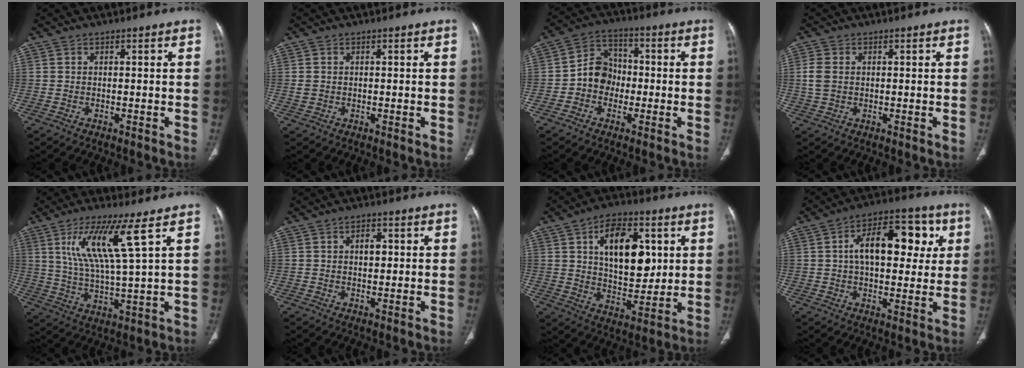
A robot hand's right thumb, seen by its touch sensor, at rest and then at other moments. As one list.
[{"total": 1.3, "force": [0.0, 1.0, 0.9], "torque": [-0.022, -0.001, 0.002]}, {"total": 7.7, "force": [-1.6, 6.7, 3.4], "torque": [-0.028, 0.030, -0.042]}, {"total": 3.2, "force": [0.3, 2.2, 2.4], "torque": [-0.060, 0.001, 0.005]}, {"total": 12.3, "force": [5.4, 1.1, 11.0], "torque": [-0.229, -0.030, 0.108]}, {"total": 2.9, "force": [0.6, 1.8, 2.3], "torque": [-0.024, -0.003, 0.007]}, {"total": 16.6, "force": [4.7, 9.6, 12.7], "torque": [-0.153, -0.023, 0.079]}, {"total": 16.1, "force": [3.6, 9.0, 12.9], "torque": [-0.159, 0.020, 0.049]}]